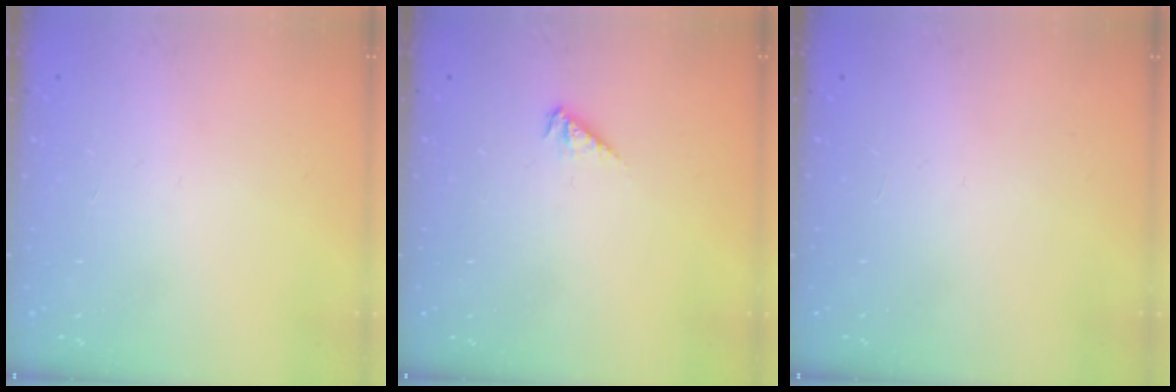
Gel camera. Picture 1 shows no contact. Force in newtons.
{"total": 3.0, "press": 2.9, "slide": 0.6}
{"total": 0.0}